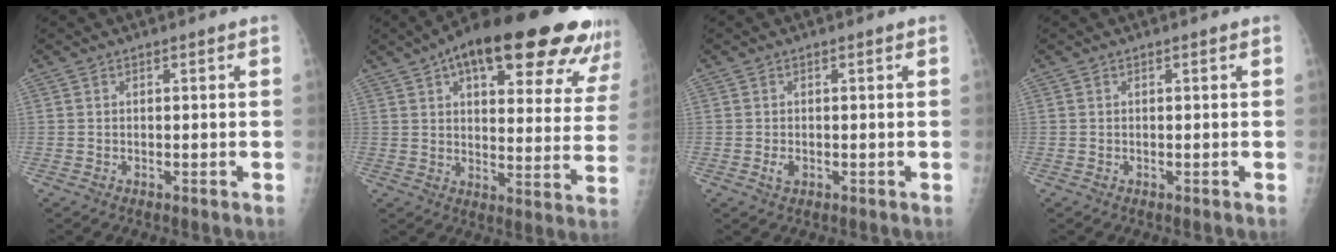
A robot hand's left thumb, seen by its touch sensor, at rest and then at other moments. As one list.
[{"total": 28.5, "force": [17.7, 9.8, 20.1], "torque": [-0.259, -0.022, 0.232]}, {"total": 1.7, "force": [-0.2, 1.0, 1.4], "torque": [-0.021, -0.002, -0.001]}, {"total": 0.0}]